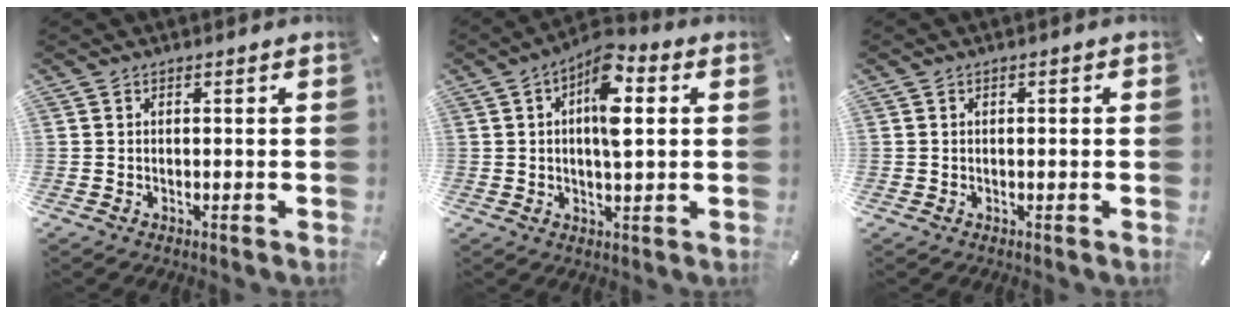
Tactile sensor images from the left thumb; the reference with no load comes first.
{"total": 9.7, "force": [2.7, 4.0, 8.4], "torque": [-0.137, -0.009, 0.039]}
{"total": 0.6, "force": [-0.1, 0.5, 0.4], "torque": [-0.007, 0.003, -0.003]}